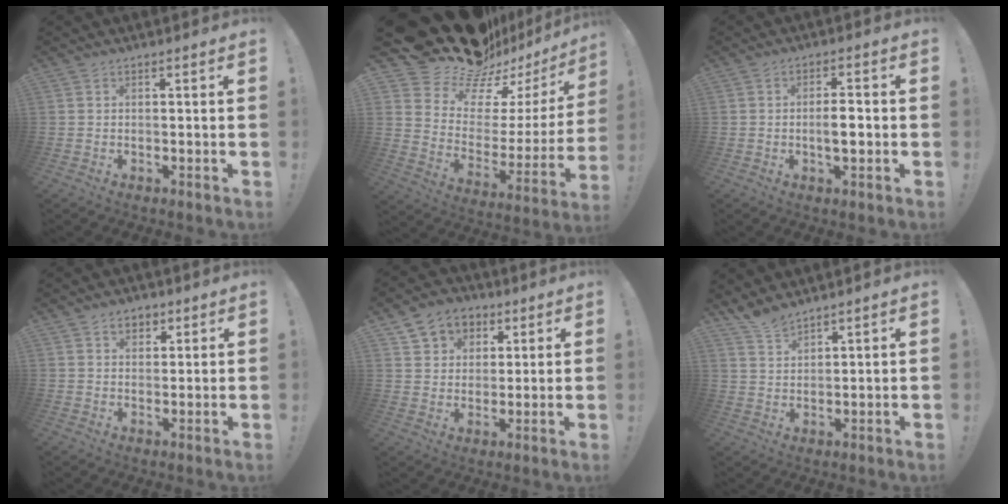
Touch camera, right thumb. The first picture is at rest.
{"total": 19.4, "force": [16.8, 8.3, 4.8], "torque": [-0.088, -0.133, 0.316]}
{"total": 5.2, "force": [-1.2, 1.8, 4.8], "torque": [-0.073, 0.000, -0.025]}
{"total": 4.3, "force": [2.2, 3.3, 1.6], "torque": [-0.011, -0.007, 0.037]}
{"total": 8.9, "force": [4.1, 7.5, 2.6], "torque": [-0.037, -0.018, 0.082]}
{"total": 5.2, "force": [4.8, 1.3, 1.5], "torque": [-0.030, -0.030, 0.089]}